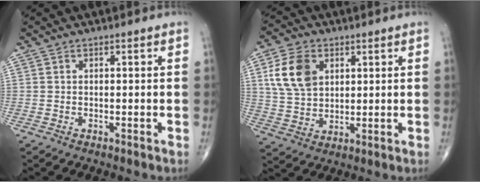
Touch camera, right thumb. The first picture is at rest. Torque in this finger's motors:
{"motor_torque": [0.80, 1.94, 0.10, -0.02, 0.37]}